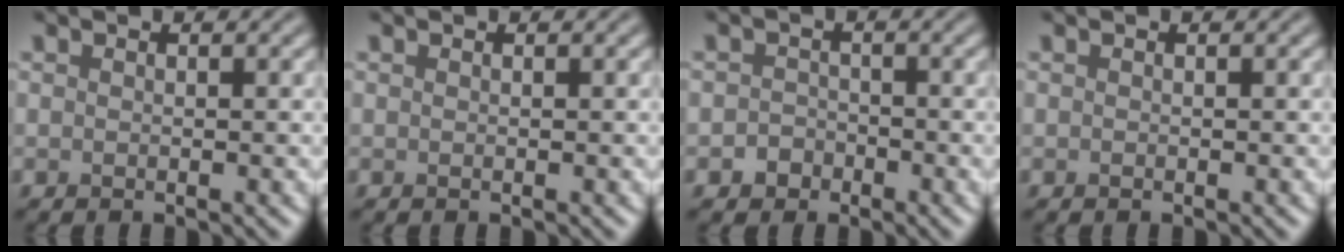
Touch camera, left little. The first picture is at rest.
{"total": 0.0}
{"total": 1.6, "force": [-0.8, 1.3, 0.3], "torque": [0.003, 0.004, -0.018]}
{"total": 0.0}